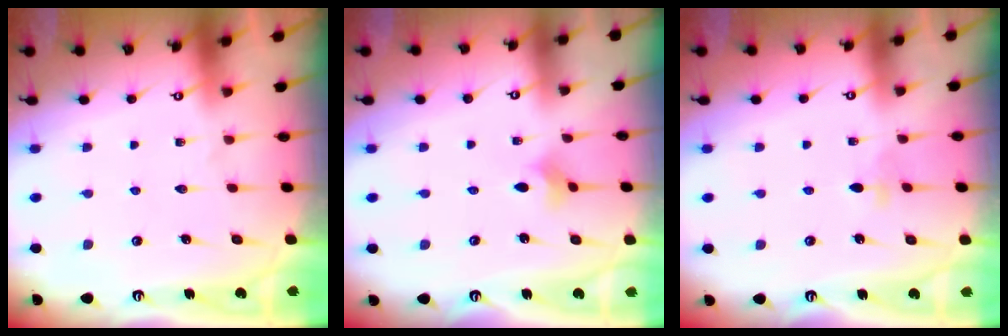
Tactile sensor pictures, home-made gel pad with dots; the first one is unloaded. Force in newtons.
{"total": 3.0, "press": 2.9, "slide": 0.5}
{"total": 3.0, "press": 2.9, "slide": 0.6}